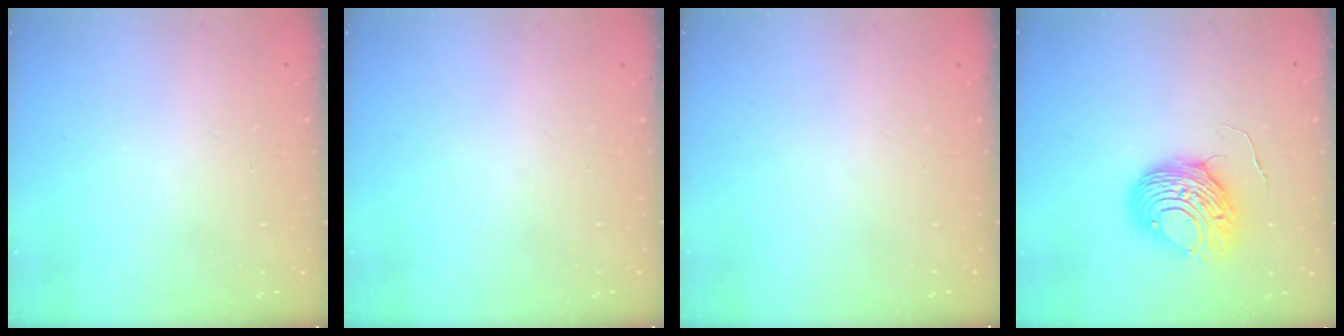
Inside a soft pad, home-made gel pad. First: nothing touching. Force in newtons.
{"total": 0.0}
{"total": 0.0}
{"total": 8.7, "press": 8.7, "slide": 0.9}